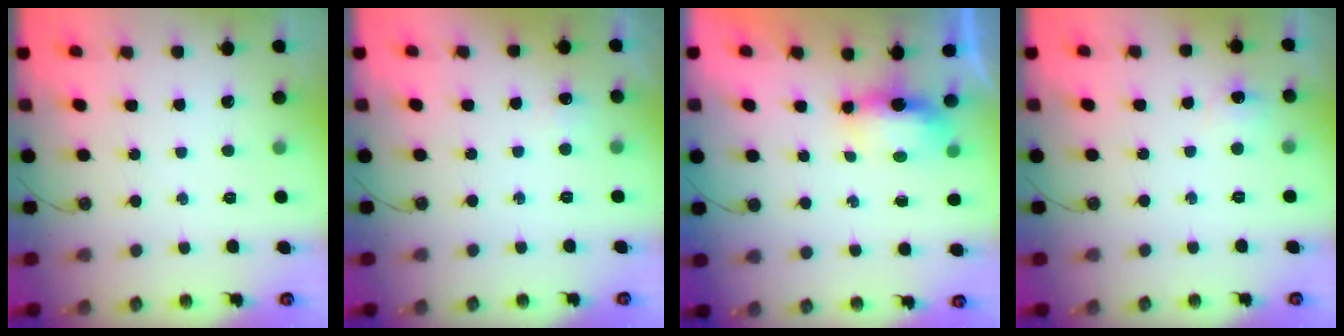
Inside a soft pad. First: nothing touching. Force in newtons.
{"total": 4.1, "press": 4.0, "slide": 1.0}
{"total": 6.5, "press": 6.1, "slide": 2.3}
{"total": 6.1, "press": 6.0, "slide": 0.8}